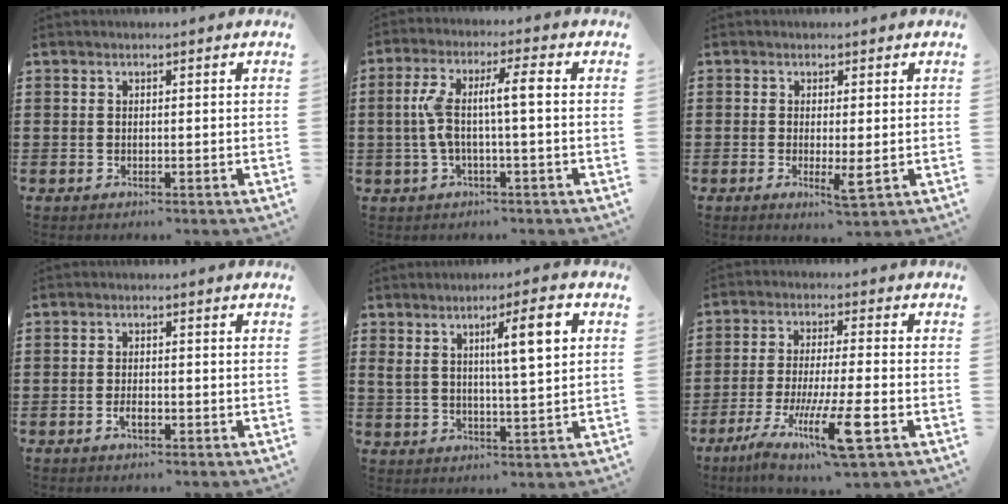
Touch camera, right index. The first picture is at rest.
{"total": 7.1, "force": [-0.2, 1.0, 7.1], "torque": [-0.150, -0.003, -0.017]}
{"total": 3.5, "force": [-0.6, 0.6, 3.4], "torque": [-0.060, -0.008, -0.007]}
{"total": 1.8, "force": [-0.9, 0.4, 1.5], "torque": [-0.030, -0.003, -0.014]}
{"total": 8.8, "force": [3.4, 1.6, 8.0], "torque": [-0.137, -0.002, 0.048]}
{"total": 11.4, "force": [-5.1, 0.9, 10.2], "torque": [-0.206, -0.014, -0.096]}